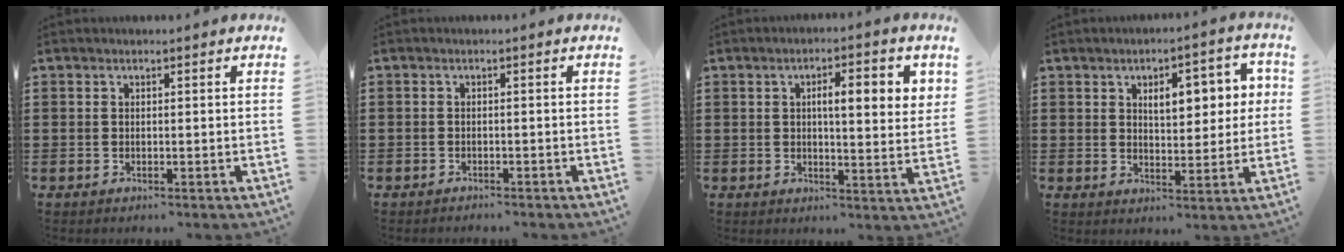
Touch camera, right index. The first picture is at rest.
{"total": 0.9, "force": [-0.9, 0.1, 0.0], "torque": [-0.003, 0.001, -0.020]}
{"total": 5.5, "force": [1.4, 1.3, 5.1], "torque": [-0.084, 0.000, 0.016]}
{"total": 6.7, "force": [1.9, 3.4, 5.4], "torque": [-0.083, -0.001, 0.022]}